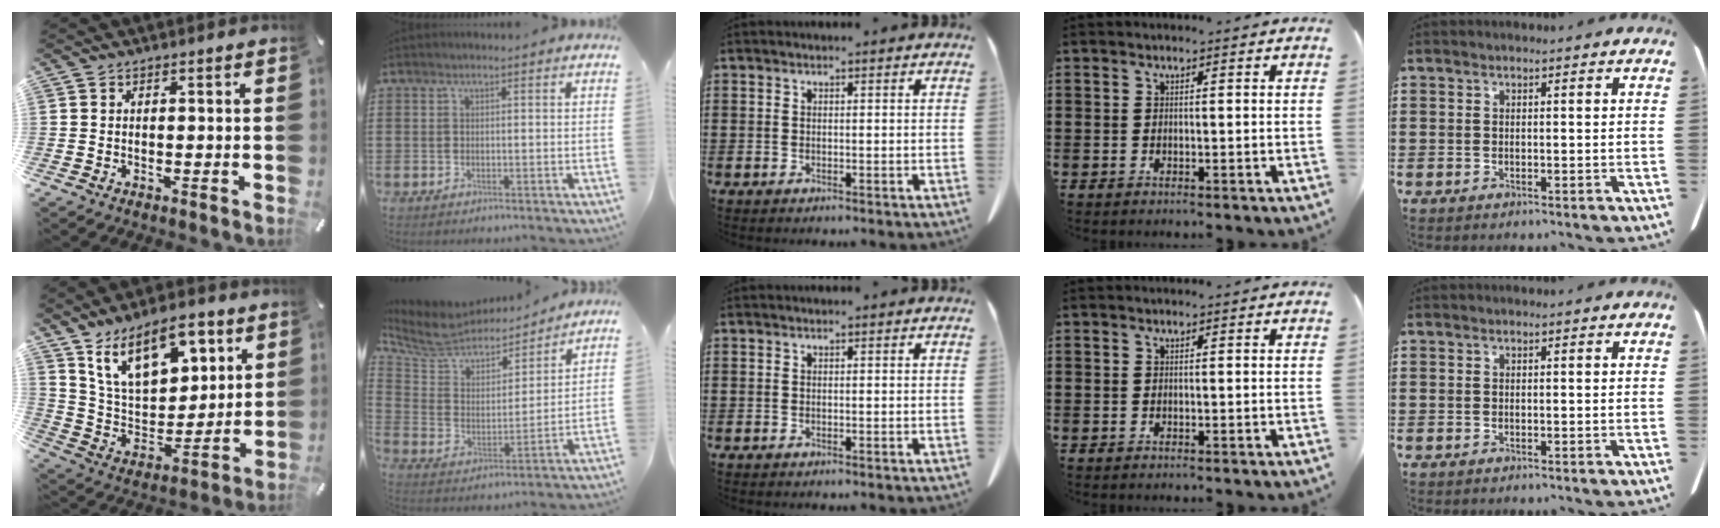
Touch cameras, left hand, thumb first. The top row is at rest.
{"thumb": {"total": 17.3, "force": [10.2, 9.7, 10.2], "torque": [-0.187, -0.043, 0.183]}, "index": {"total": 7.1, "force": [6.3, 2.8, 1.8], "torque": [-0.076, -0.043, 0.108]}}